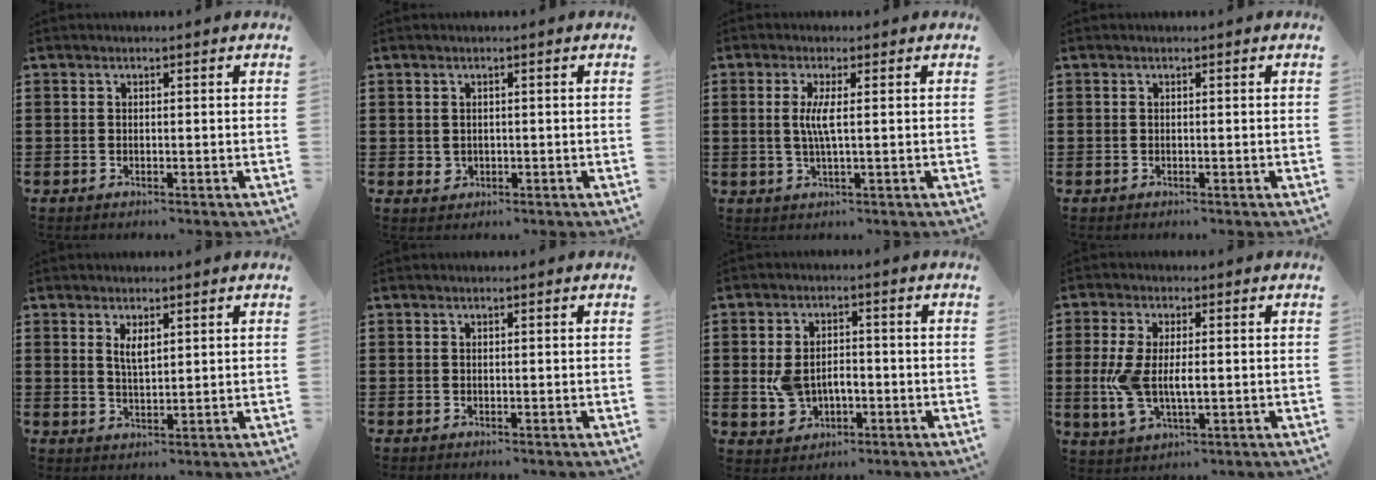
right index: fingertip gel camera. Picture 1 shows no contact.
{"total": 1.2, "force": [0.1, 1.1, 0.6], "torque": [-0.012, 0.007, 0.001]}
{"total": 3.7, "force": [0.3, 0.2, 3.6], "torque": [-0.077, -0.007, 0.001]}
{"total": 0.0}
{"total": 2.8, "force": [1.4, 1.0, 2.2], "torque": [-0.047, 0.004, 0.024]}
{"total": 0.0}
{"total": 4.8, "force": [-0.6, 3.4, 3.3], "torque": [-0.086, 0.001, -0.018]}
{"total": 7.1, "force": [-0.3, 3.5, 6.2], "torque": [-0.150, -0.005, -0.012]}